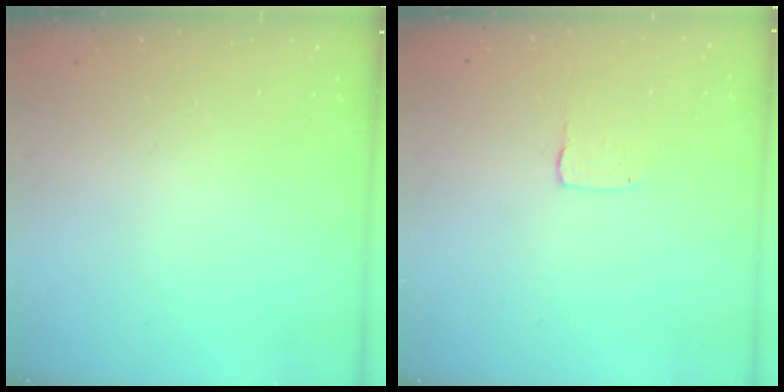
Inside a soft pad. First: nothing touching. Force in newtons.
{"total": 2.0, "press": 2.0, "slide": 0.2}